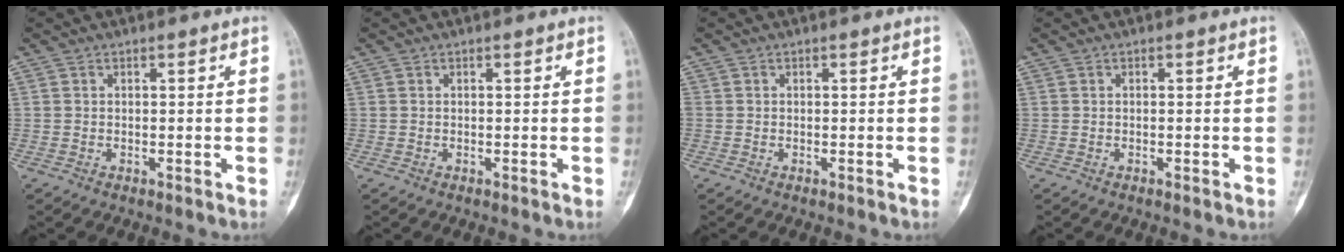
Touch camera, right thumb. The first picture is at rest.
{"total": 0.0}
{"total": 0.0}
{"total": 0.0}